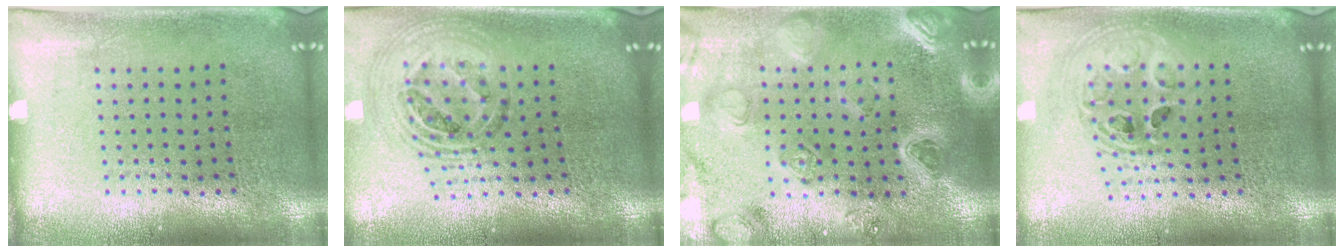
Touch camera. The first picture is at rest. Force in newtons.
{"total": 1.5, "press": 1.3, "slide": 0.6}
{"total": 2.2, "press": 2.2, "slide": 0.2}
{"total": 2.0, "press": 1.6, "slide": 1.2}